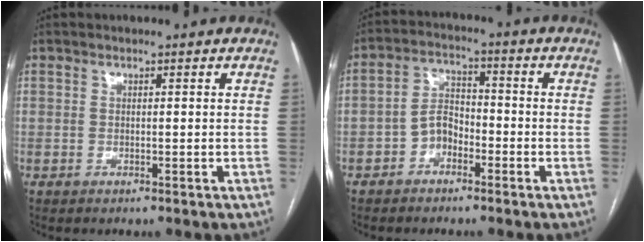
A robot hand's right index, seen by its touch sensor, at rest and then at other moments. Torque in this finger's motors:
{"motor_torque": [0.10, -0.10, 0.07, 0.02]}